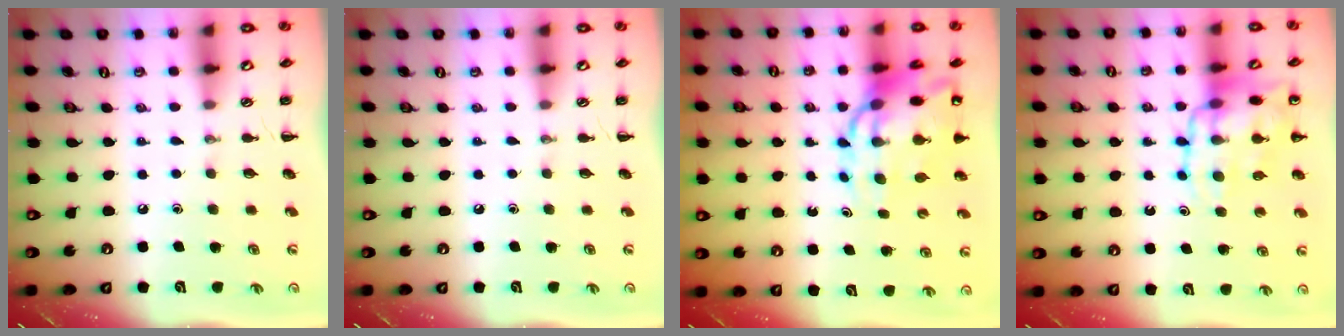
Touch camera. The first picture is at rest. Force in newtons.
{"total": 0.0}
{"total": 14.2, "press": 13.6, "slide": 3.8}
{"total": 14.6, "press": 14.3, "slide": 3.0}